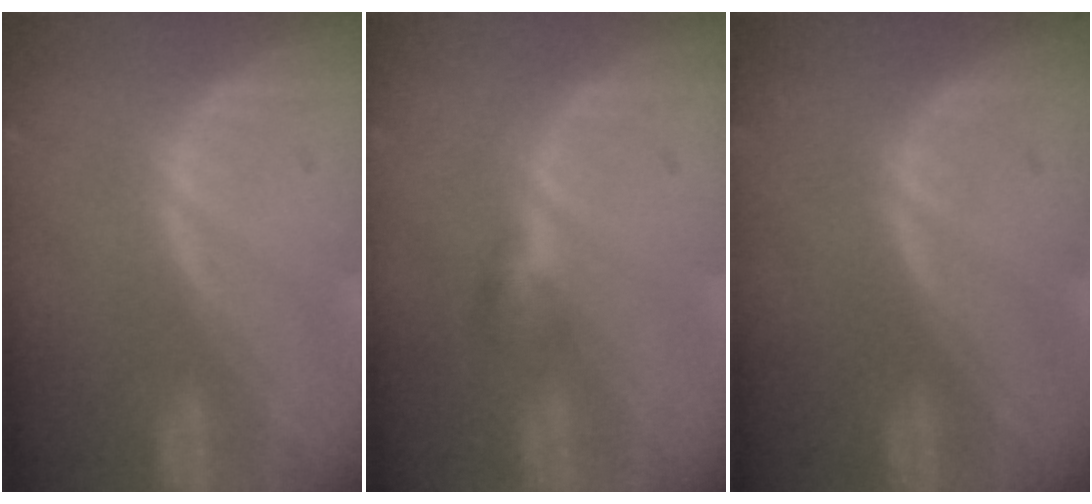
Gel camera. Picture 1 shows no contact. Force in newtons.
{"total": 2.5, "press": 2.4, "slide": 0.7}
{"total": 0.0}